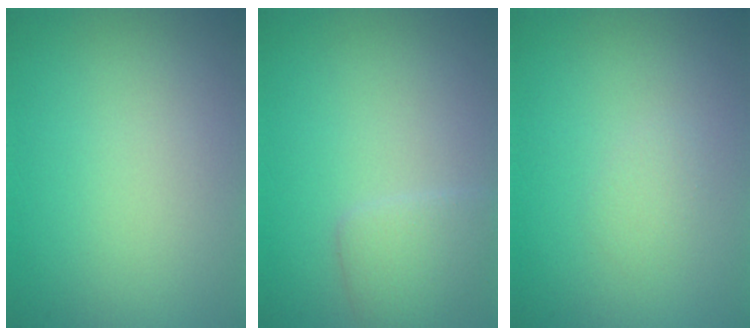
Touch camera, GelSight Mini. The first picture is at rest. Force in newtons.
{"total": 2.2, "press": 2.2, "slide": 0.1}
{"total": 0.8, "press": 0.8, "slide": 0.1}